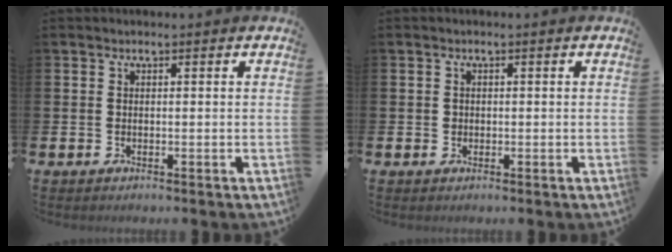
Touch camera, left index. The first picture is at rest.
{"total": 0.8, "force": [0.2, 0.8, 0.1], "torque": [0.004, 0.003, 0.000]}